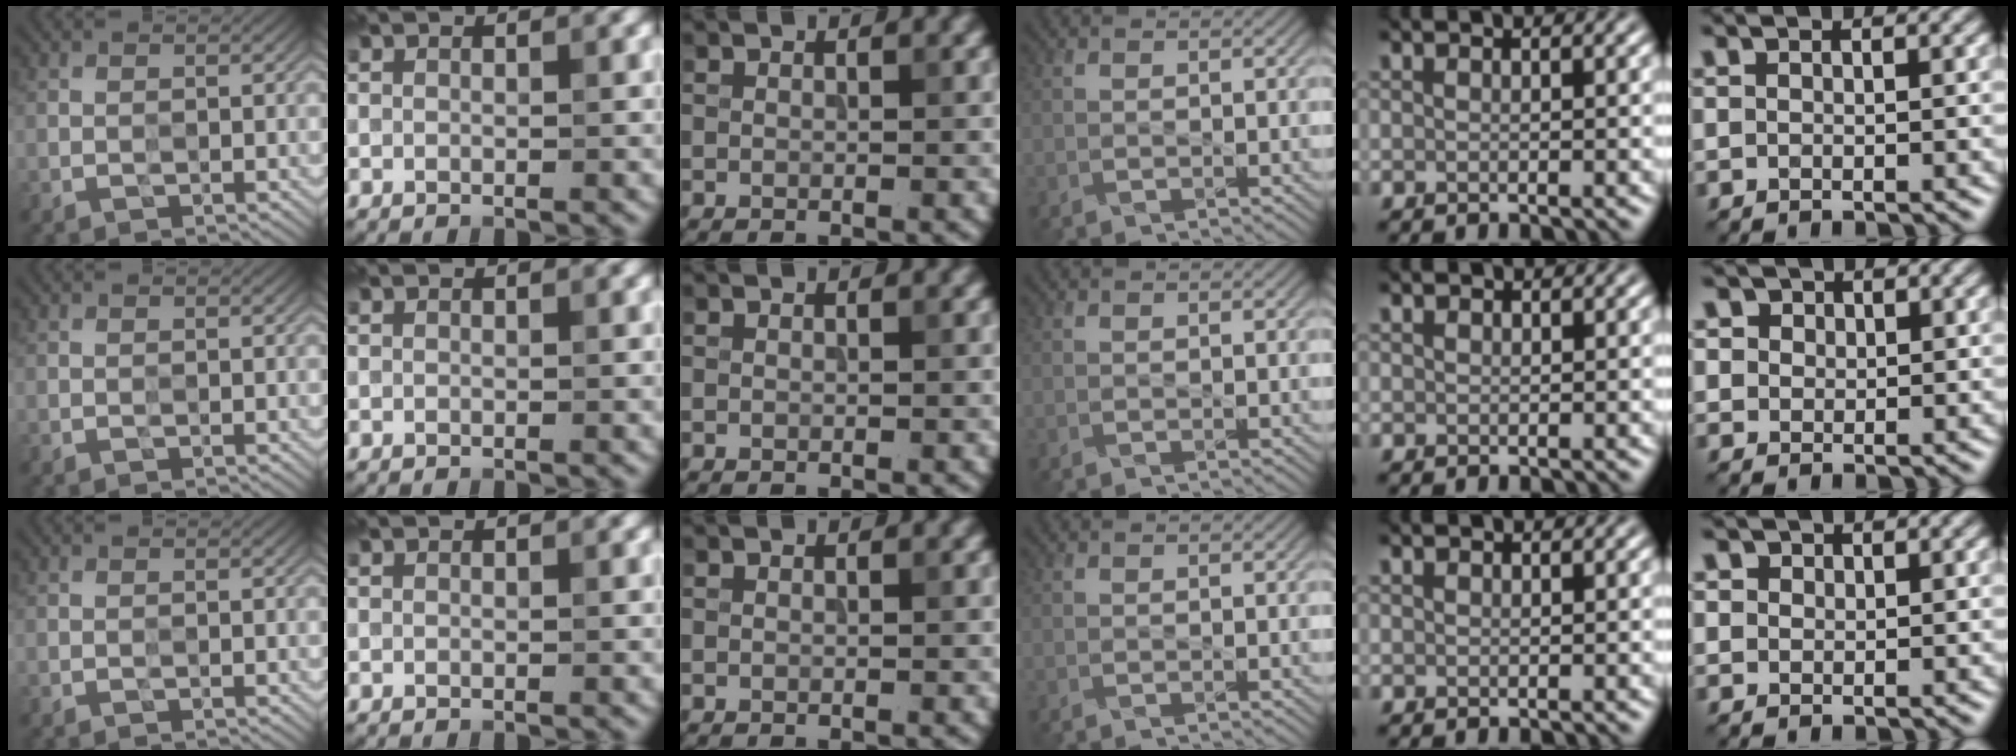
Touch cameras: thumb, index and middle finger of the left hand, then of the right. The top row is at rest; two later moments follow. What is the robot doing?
{"motion": "press", "object": "button"}